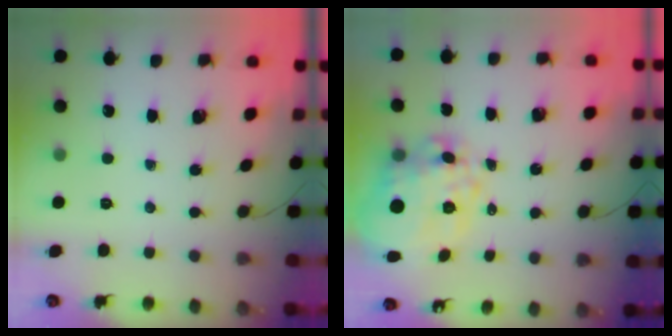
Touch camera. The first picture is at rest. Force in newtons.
{"total": 11.8, "press": 11.0, "slide": 4.4}